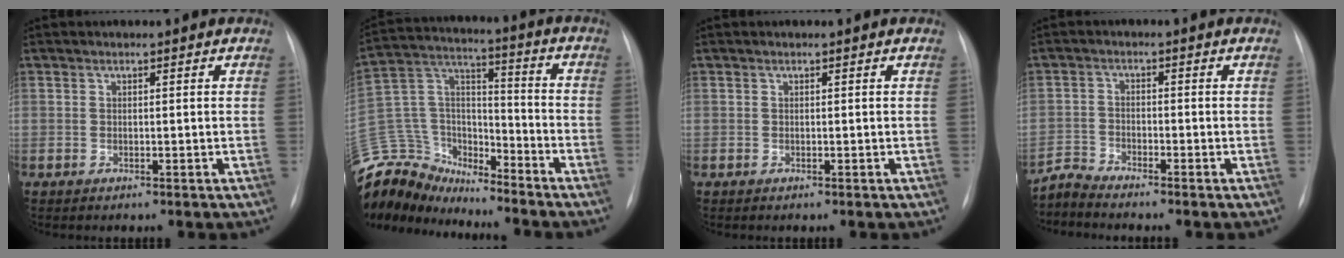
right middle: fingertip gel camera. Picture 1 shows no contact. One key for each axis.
{"total": 20.8, "fx": -18.9, "fy": 6.8, "fz": 5.3, "tx": -0.139, "ty": 0.043, "tz": -0.330}
{"total": 0.0}
{"total": 3.2, "fx": -3.1, "fy": -0.8, "fz": -0.6, "tx": 0.012, "ty": -0.021, "tz": -0.064}